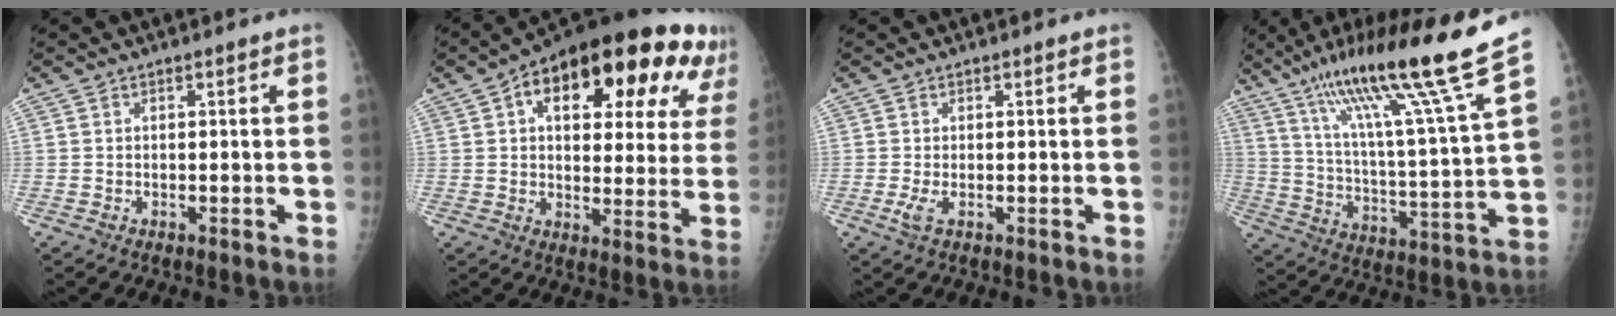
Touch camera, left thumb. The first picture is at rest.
{"total": 26.2, "force": [11.6, 12.1, 20.2], "torque": [-0.249, 0.022, 0.159]}
{"total": 2.0, "force": [-0.4, 0.6, 1.8], "torque": [-0.047, -0.007, -0.008]}
{"total": 22.1, "force": [15.9, -0.8, 15.4], "torque": [-0.233, -0.082, 0.263]}